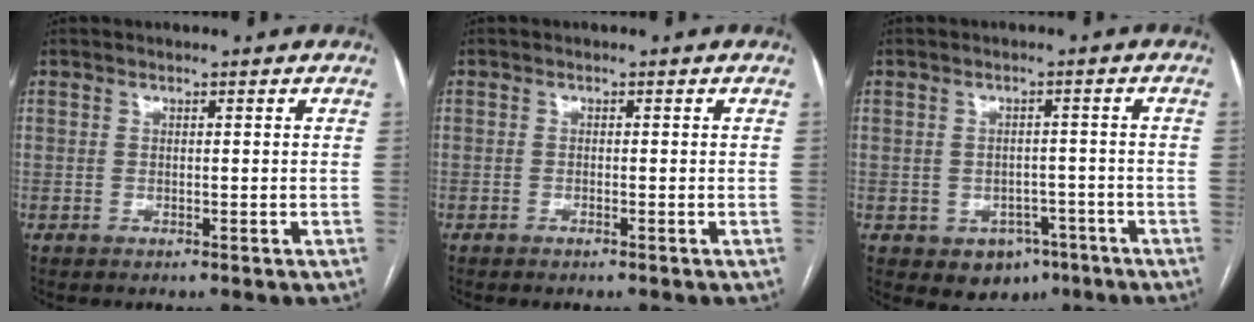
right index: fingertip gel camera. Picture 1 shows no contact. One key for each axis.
{"total": 0.5, "fx": -0.4, "fy": 0.0, "fz": 0.3, "tx": -0.013, "ty": 0.000, "tz": -0.004}
{"total": 5.7, "fx": -3.0, "fy": 4.4, "fz": 2.1, "tx": -0.017, "ty": 0.010, "tz": -0.029}